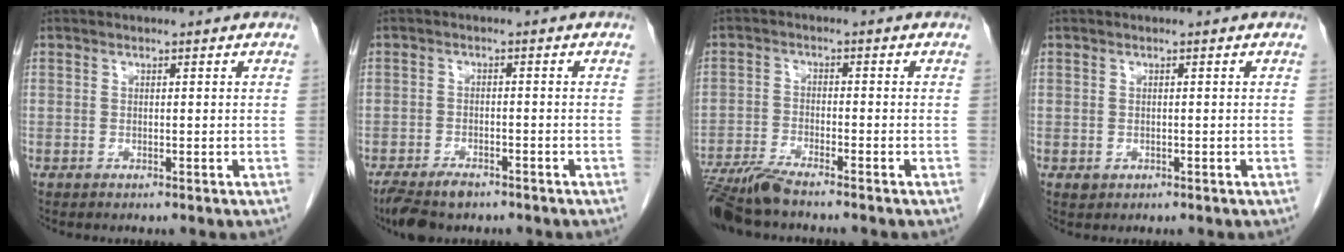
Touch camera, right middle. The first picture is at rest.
{"total": 6.2, "force": [-4.9, 2.3, 3.1], "torque": [-0.053, -0.009, -0.081]}
{"total": 7.3, "force": [-6.4, 0.0, 3.5], "torque": [-0.059, -0.023, -0.118]}
{"total": 0.7, "force": [-0.2, 0.6, 0.3], "torque": [-0.006, 0.001, 0.001]}